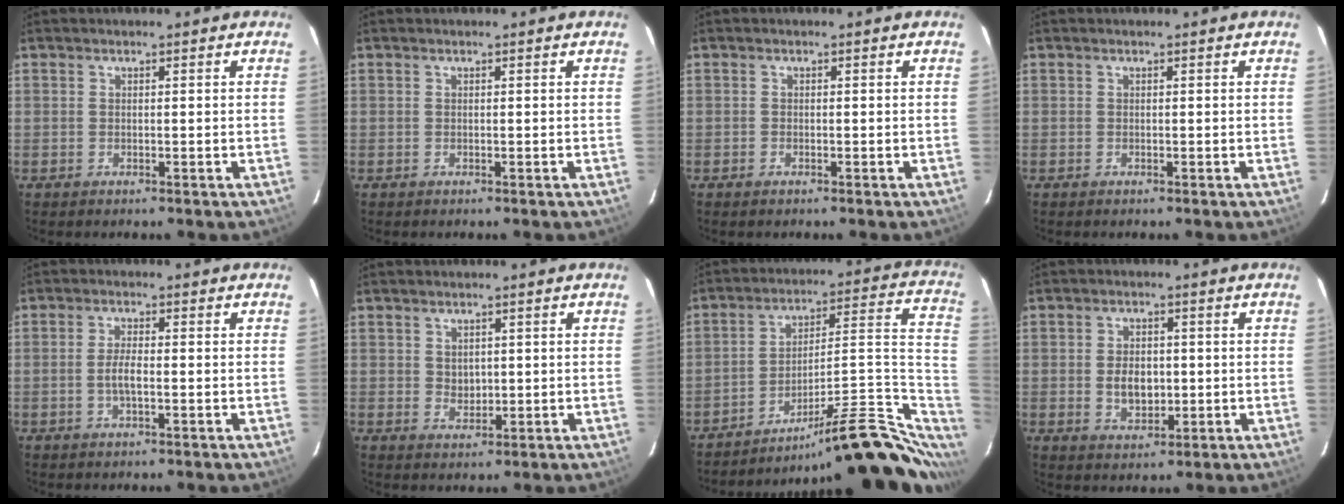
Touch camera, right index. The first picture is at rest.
{"total": 0.0}
{"total": 0.5, "force": [-0.4, 0.3, 0.1], "torque": [-0.003, 0.000, -0.010]}
{"total": 0.0}
{"total": 3.0, "force": [-0.8, 0.7, 2.7], "torque": [-0.056, -0.001, -0.015]}
{"total": 2.3, "force": [0.5, 2.1, 1.0], "torque": [-0.013, 0.001, 0.013]}
{"total": 22.1, "force": [-12.5, 5.6, 17.3], "torque": [-0.222, 0.024, -0.180]}
{"total": 5.5, "force": [-0.5, 3.8, 4.0], "torque": [-0.074, -0.001, -0.001]}